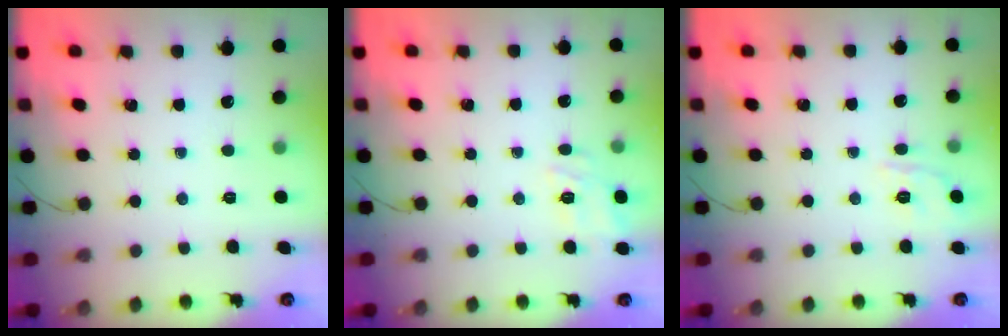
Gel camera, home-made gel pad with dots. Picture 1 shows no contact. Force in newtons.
{"total": 11.5, "press": 11.5, "slide": 0.7}
{"total": 6.9, "press": 6.9, "slide": 1.1}